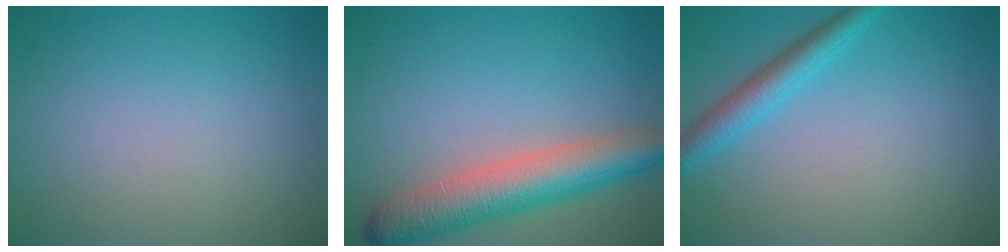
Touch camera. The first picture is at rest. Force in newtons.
{"total": 6.7, "press": 6.7, "slide": 0.3}
{"total": 3.0, "press": 3.0, "slide": 0.0}